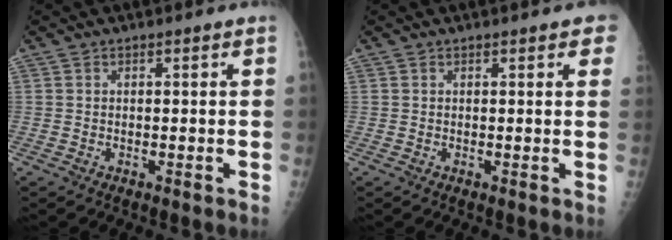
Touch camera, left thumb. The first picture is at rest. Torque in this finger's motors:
{"motor_torque": [0.93, 0.44, 0.91, -0.29, 0.13]}